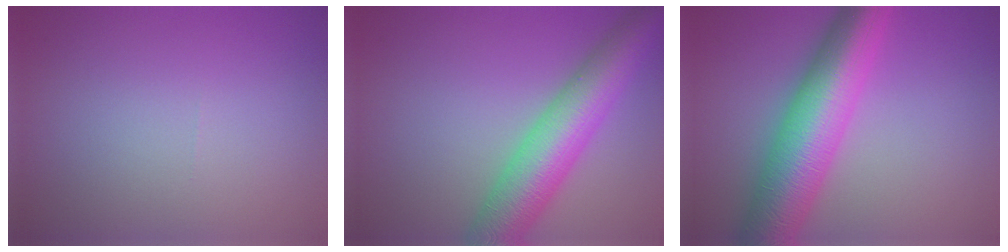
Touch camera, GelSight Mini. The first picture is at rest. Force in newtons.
{"total": 8.5, "press": 8.5, "slide": 0.2}
{"total": 10.5, "press": 10.5, "slide": 0.1}